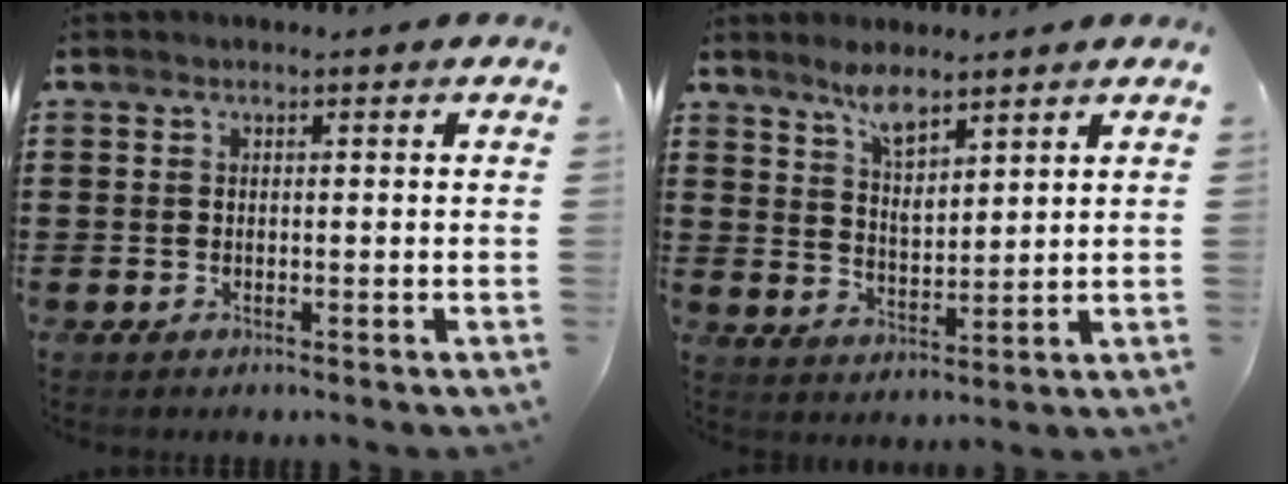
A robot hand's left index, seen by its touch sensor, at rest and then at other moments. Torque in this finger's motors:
{"motor_torque": [0.72, 0.41, 0.19, 0.07]}